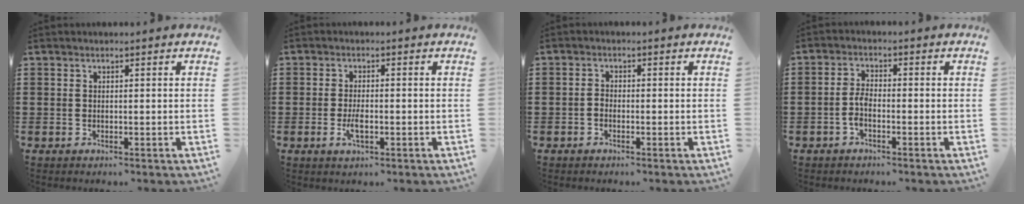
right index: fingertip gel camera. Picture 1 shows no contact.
{"total": 3.1, "force": [-1.0, 1.0, 2.8], "torque": [-0.056, -0.005, -0.017]}
{"total": 1.1, "force": [-0.7, 0.6, 0.6], "torque": [-0.014, 0.001, -0.013]}
{"total": 2.9, "force": [-1.3, 1.0, 2.4], "torque": [-0.060, -0.003, -0.028]}